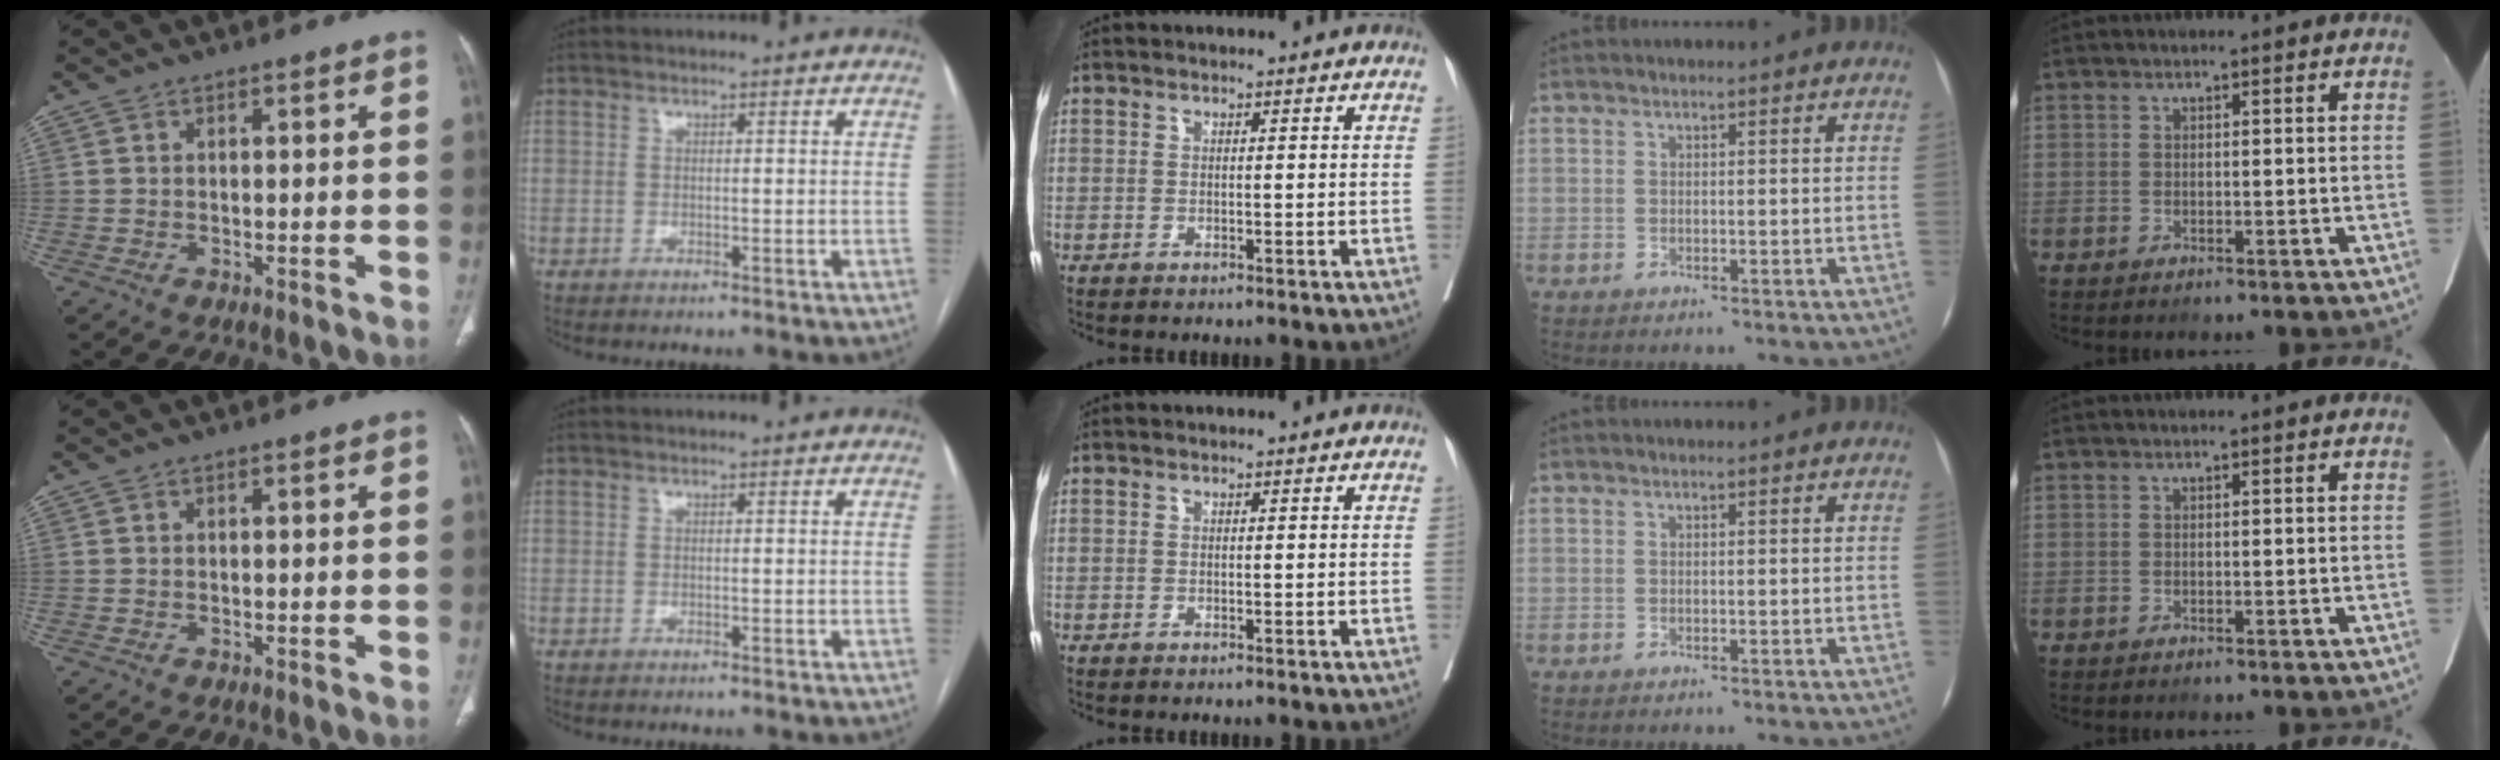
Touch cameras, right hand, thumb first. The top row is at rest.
{}